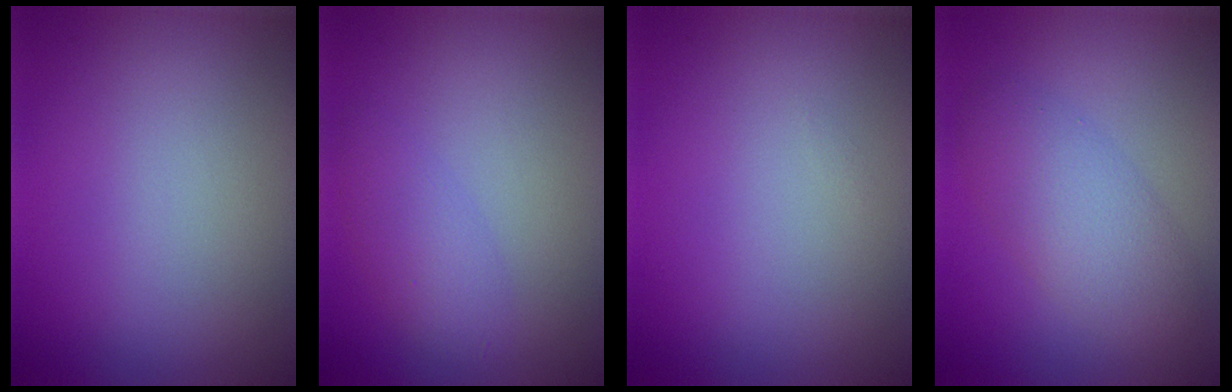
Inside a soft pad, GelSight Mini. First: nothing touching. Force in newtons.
{"total": 2.2, "press": 2.2, "slide": 0.0}
{"total": 0.0}
{"total": 4.4, "press": 4.4, "slide": 0.2}